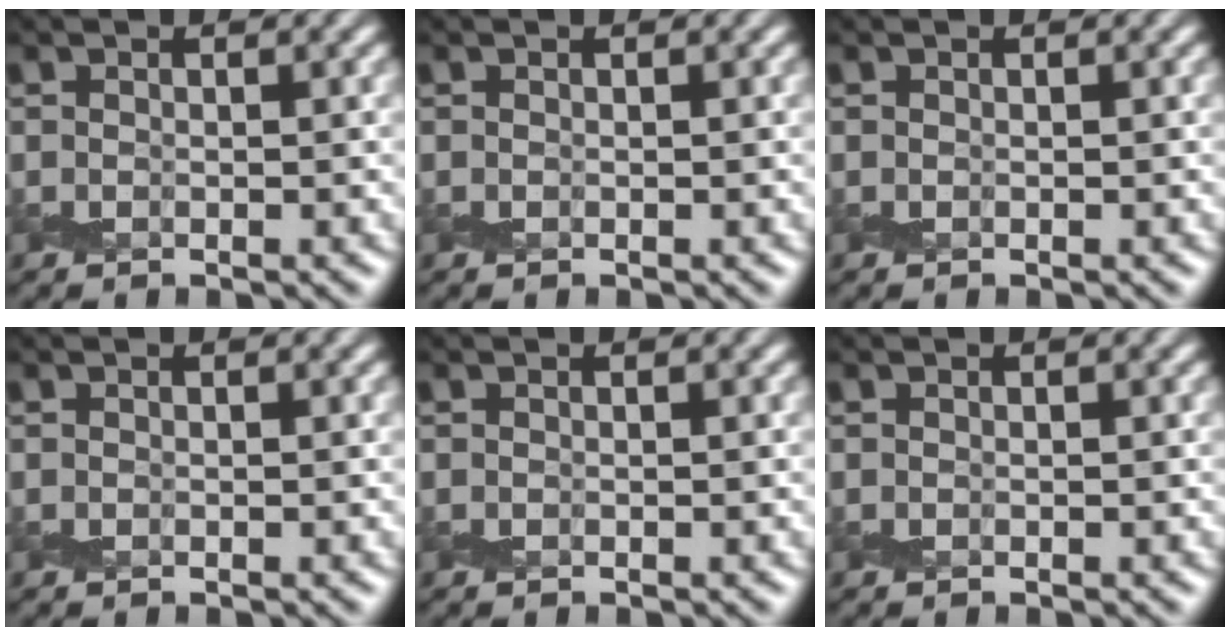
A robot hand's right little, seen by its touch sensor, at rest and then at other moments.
{"total": 0.0}
{"total": 0.0}
{"total": 0.0}
{"total": 0.0}
{"total": 0.0}